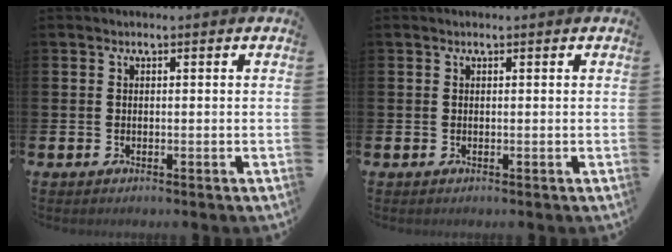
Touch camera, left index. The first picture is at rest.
{"total": 0.0}